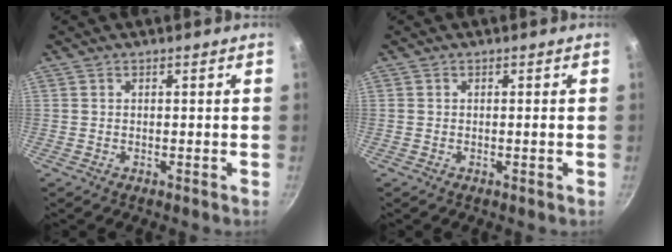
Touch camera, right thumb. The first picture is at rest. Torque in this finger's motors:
{"motor_torque": [-0.01, -0.22, 0.35, -0.01, -0.02]}